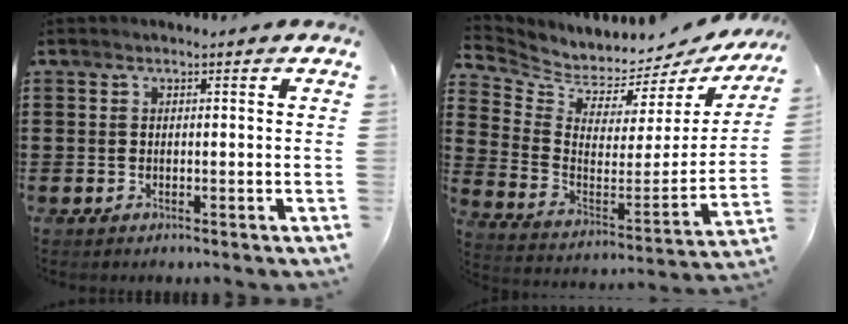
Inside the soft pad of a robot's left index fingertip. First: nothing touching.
{"total": 4.7, "force": [4.6, 0.6, 0.1], "torque": [-0.039, -0.060, 0.074]}